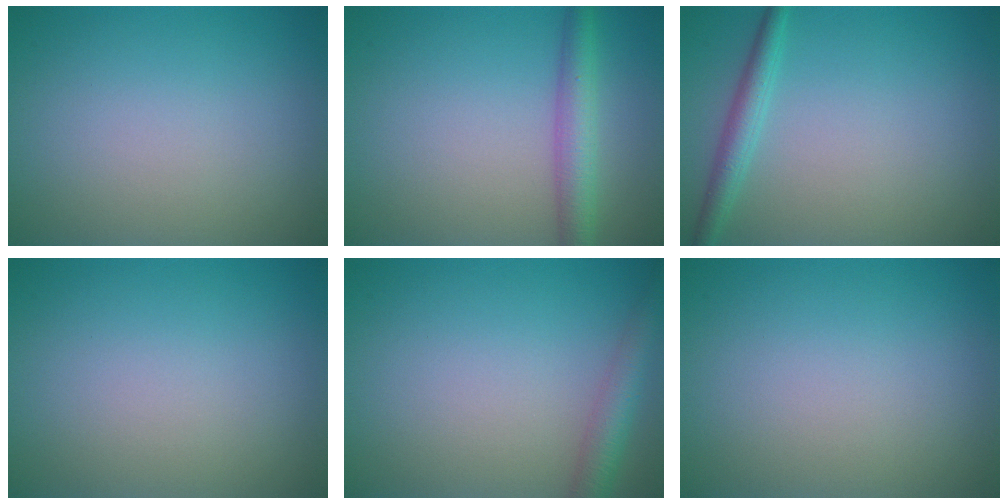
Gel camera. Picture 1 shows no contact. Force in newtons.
{"total": 3.6, "press": 3.6, "slide": 0.1}
{"total": 2.2, "press": 2.2, "slide": 0.1}
{"total": 0.0}
{"total": 3.0, "press": 3.0, "slide": 0.1}
{"total": 0.0}